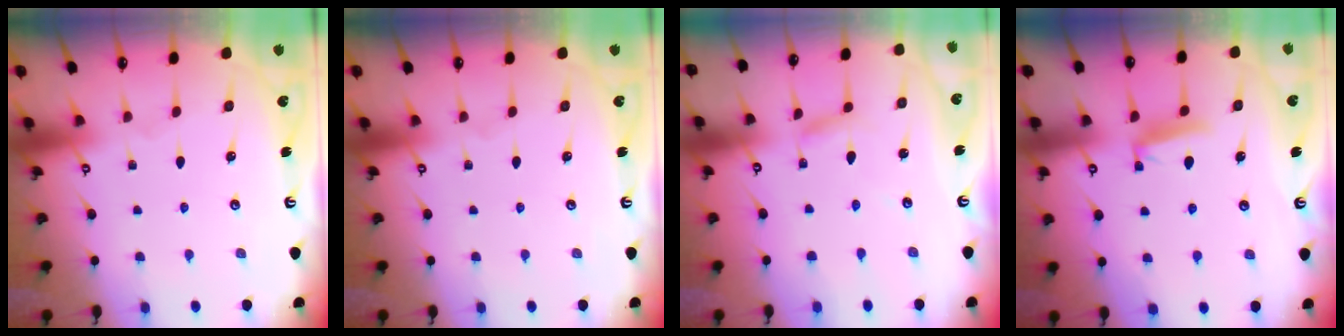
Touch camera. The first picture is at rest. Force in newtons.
{"total": 0.0}
{"total": 2.3, "press": 2.3, "slide": 0.1}
{"total": 5.2, "press": 5.2, "slide": 0.9}